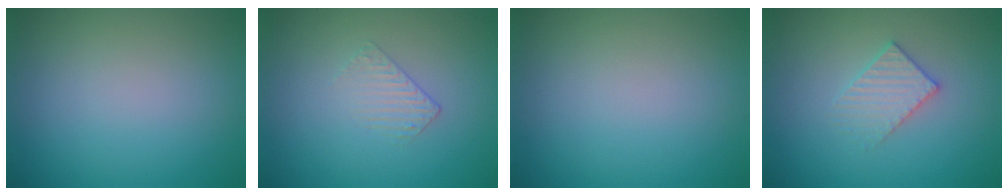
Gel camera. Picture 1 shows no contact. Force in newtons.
{"total": 1.0, "press": 0.3, "slide": 1.0}
{"total": 0.0}
{"total": 2.3, "press": 2.2, "slide": 0.3}